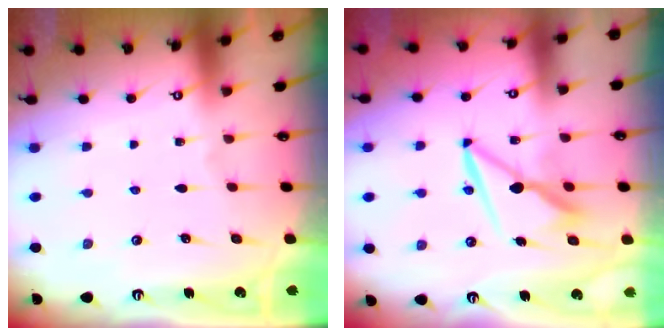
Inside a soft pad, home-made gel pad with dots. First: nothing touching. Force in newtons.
{"total": 7.5, "press": 7.4, "slide": 1.2}